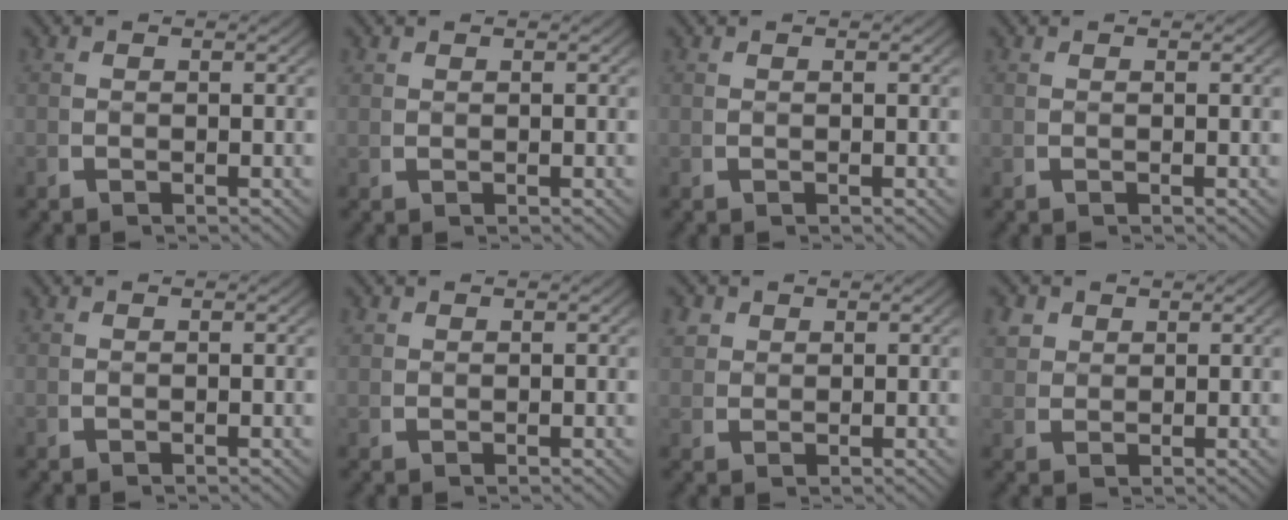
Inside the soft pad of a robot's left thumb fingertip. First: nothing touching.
{"total": 0.6, "force": [0.6, 0.1, 0.1], "torque": [-0.005, -0.003, 0.016]}
{"total": 0.0}
{"total": 0.9, "force": [0.5, -0.7, -0.2], "torque": [0.006, -0.002, 0.012]}
{"total": 0.0}
{"total": 1.1, "force": [0.9, 0.5, 0.2], "torque": [-0.010, -0.003, 0.023]}
{"total": 2.6, "force": [1.8, 1.7, 1.0], "torque": [-0.026, 0.000, 0.041]}
{"total": 3.1, "force": [2.1, 2.0, 1.2], "torque": [-0.028, 0.000, 0.047]}